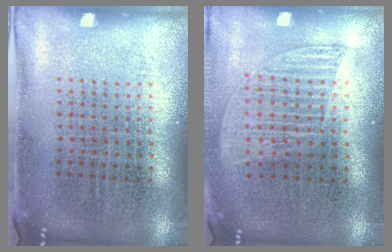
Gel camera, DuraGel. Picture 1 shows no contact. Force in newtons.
{"total": 1.2, "press": 1.1, "slide": 0.6}